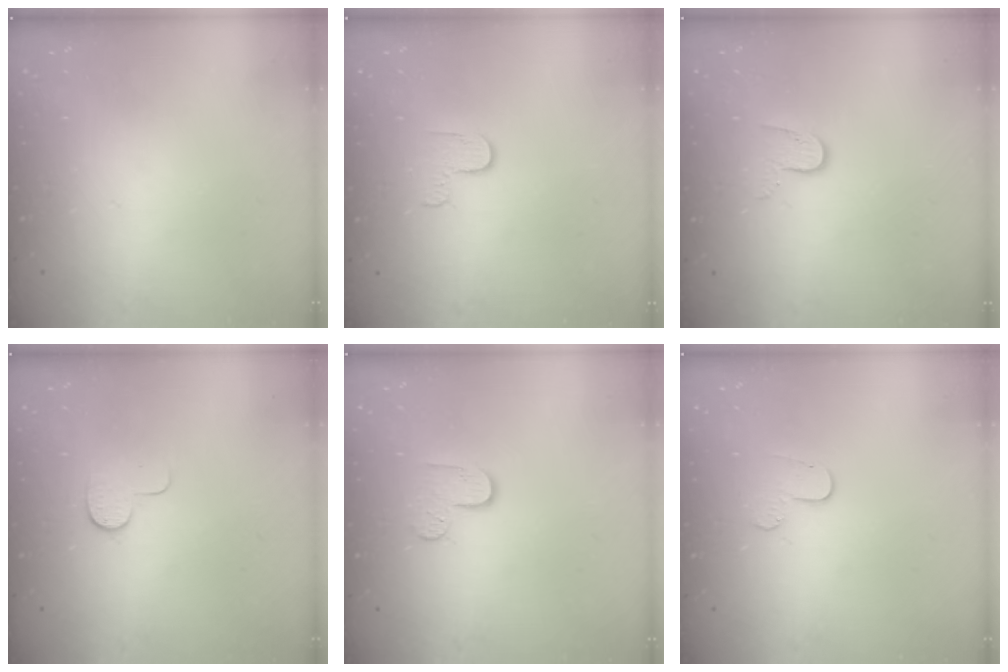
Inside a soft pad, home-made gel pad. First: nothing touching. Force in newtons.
{"total": 2.7, "press": 2.6, "slide": 0.4}
{"total": 6.3, "press": 6.3, "slide": 0.5}
{"total": 5.7, "press": 5.7, "slide": 0.6}
{"total": 4.8, "press": 4.7, "slide": 0.5}
{"total": 5.7, "press": 5.7, "slide": 0.5}